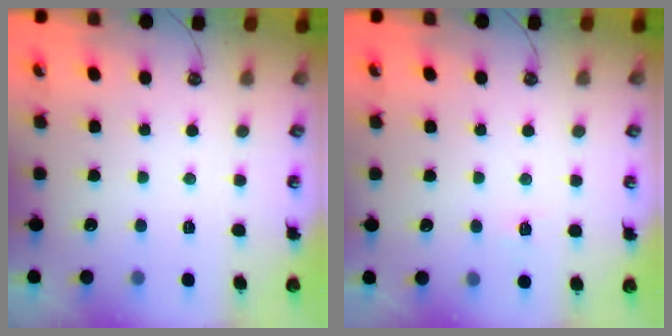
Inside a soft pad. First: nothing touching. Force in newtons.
{"total": 3.9, "press": 3.9, "slide": 0.4}